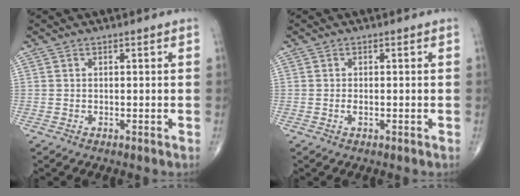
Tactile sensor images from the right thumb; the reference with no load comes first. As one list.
[{"total": 0.9, "force": [-0.2, 0.3, 0.8], "torque": [-0.016, -0.001, -0.004]}]